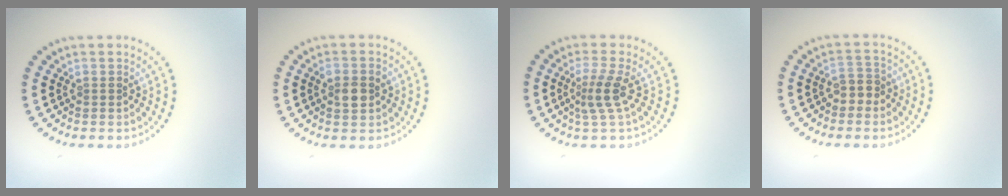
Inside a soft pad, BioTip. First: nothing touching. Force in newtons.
{"total": 2.5, "press": 2.5, "slide": 0.2}
{"total": 2.5, "press": 1.7, "slide": 1.8}
{"total": 1.9, "press": 1.7, "slide": 0.8}